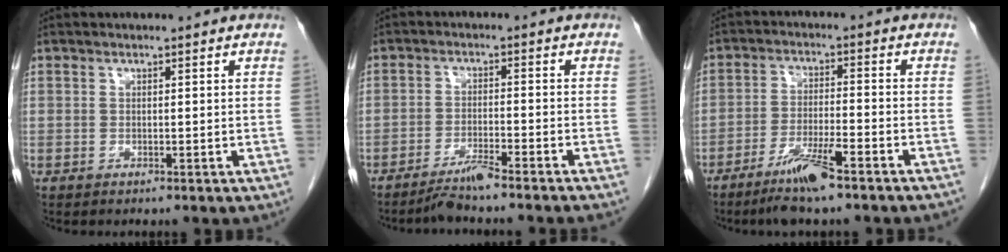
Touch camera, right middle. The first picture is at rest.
{"total": 4.8, "force": [-4.0, -1.3, 2.2], "torque": [-0.042, -0.017, -0.075]}
{"total": 8.1, "force": [-5.8, 0.2, 5.7], "torque": [-0.107, -0.016, -0.104]}